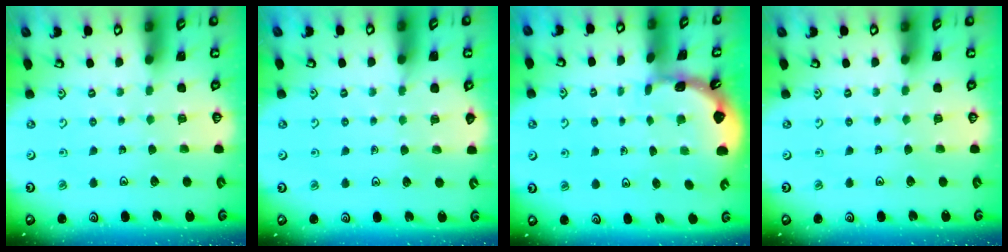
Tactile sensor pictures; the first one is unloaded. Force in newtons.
{"total": 3.1, "press": 3.0, "slide": 0.5}
{"total": 1.7, "press": 1.6, "slide": 0.1}
{"total": 0.0}